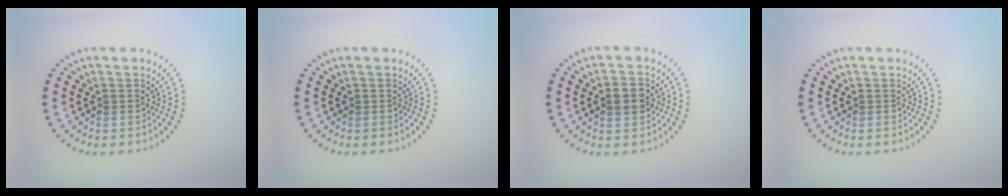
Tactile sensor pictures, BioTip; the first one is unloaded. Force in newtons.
{"total": 0.0}
{"total": 3.3, "press": 3.3, "slide": 0.2}
{"total": 0.0}